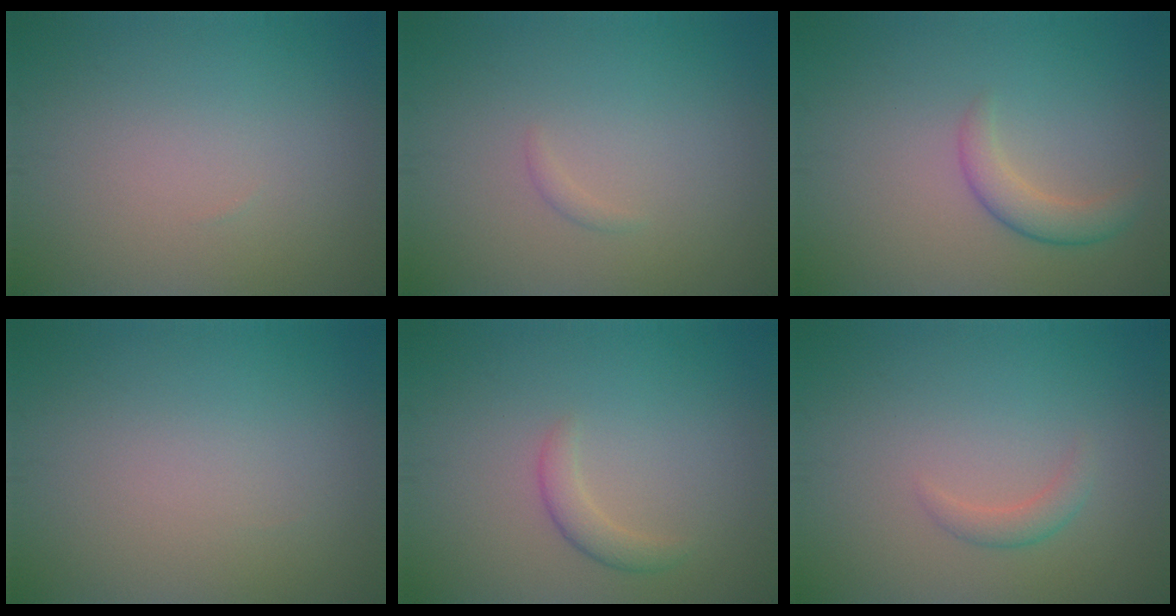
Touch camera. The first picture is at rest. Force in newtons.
{"total": 0.5, "press": 0.5, "slide": 0.0}
{"total": 2.3, "press": 2.3, "slide": 0.1}
{"total": 0.0}
{"total": 1.7, "press": 1.7, "slide": 0.1}
{"total": 1.3, "press": 1.3, "slide": 0.1}